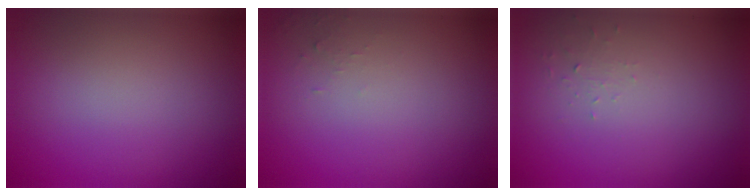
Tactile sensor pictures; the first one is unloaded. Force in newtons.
{"total": 0.6, "press": 0.6, "slide": 0.1}
{"total": 0.6, "press": 0.3, "slide": 0.6}